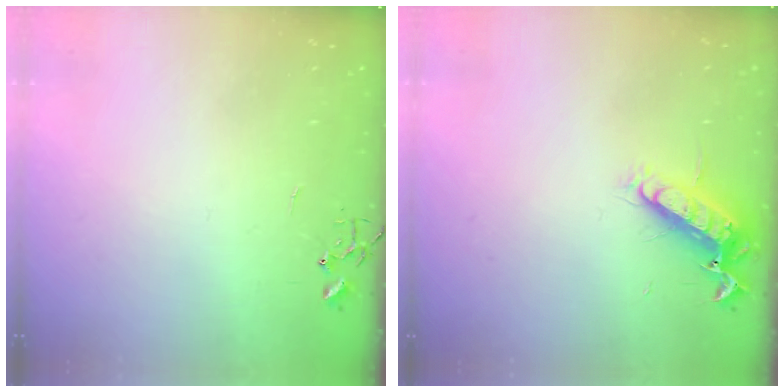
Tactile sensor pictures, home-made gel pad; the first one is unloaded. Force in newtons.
{"total": 12.7, "press": 12.6, "slide": 1.2}